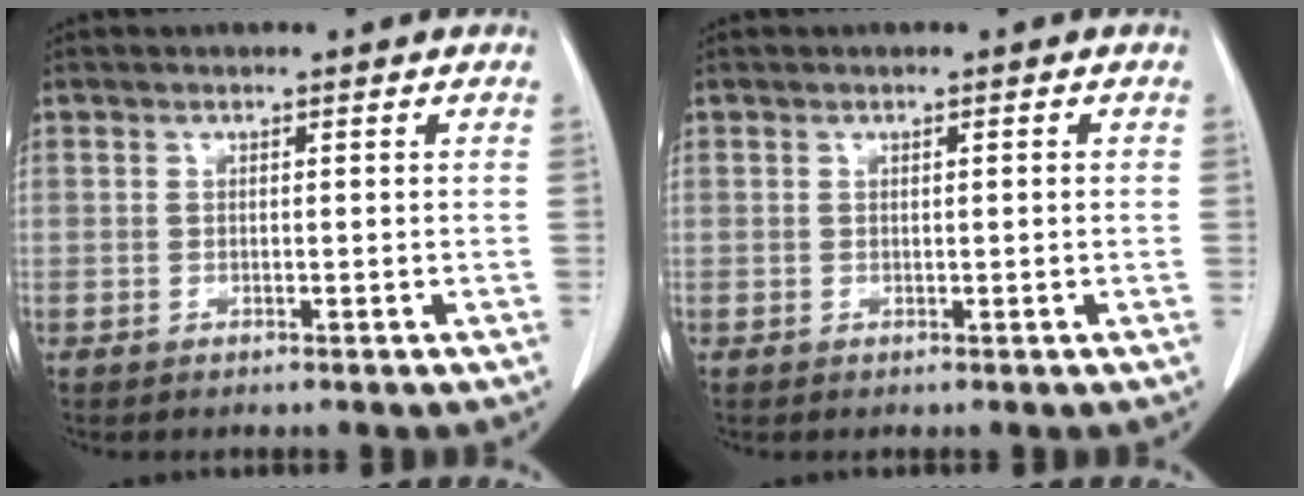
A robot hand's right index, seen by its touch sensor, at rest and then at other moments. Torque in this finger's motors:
{"motor_torque": [-0.07, 0.02, -0.02, -0.01]}